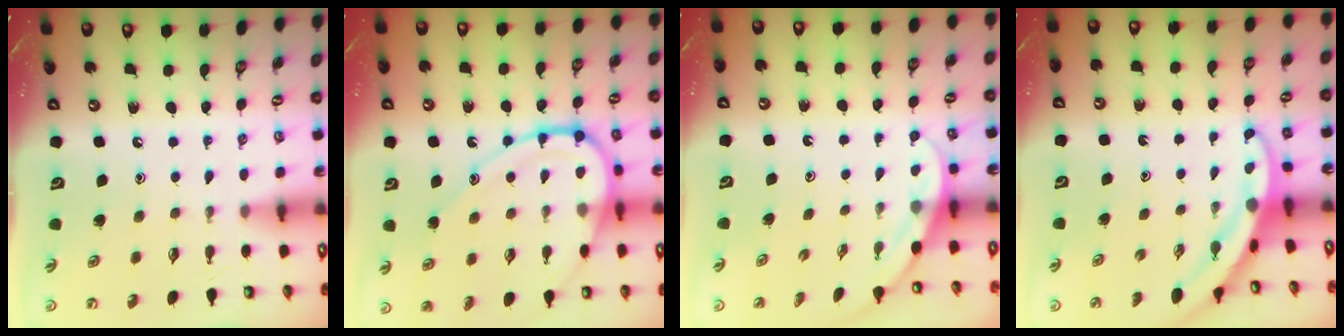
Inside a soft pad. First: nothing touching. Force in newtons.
{"total": 14.2, "press": 14.1, "slide": 1.5}
{"total": 3.3, "press": 3.3, "slide": 0.2}
{"total": 2.8, "press": 2.8, "slide": 0.3}